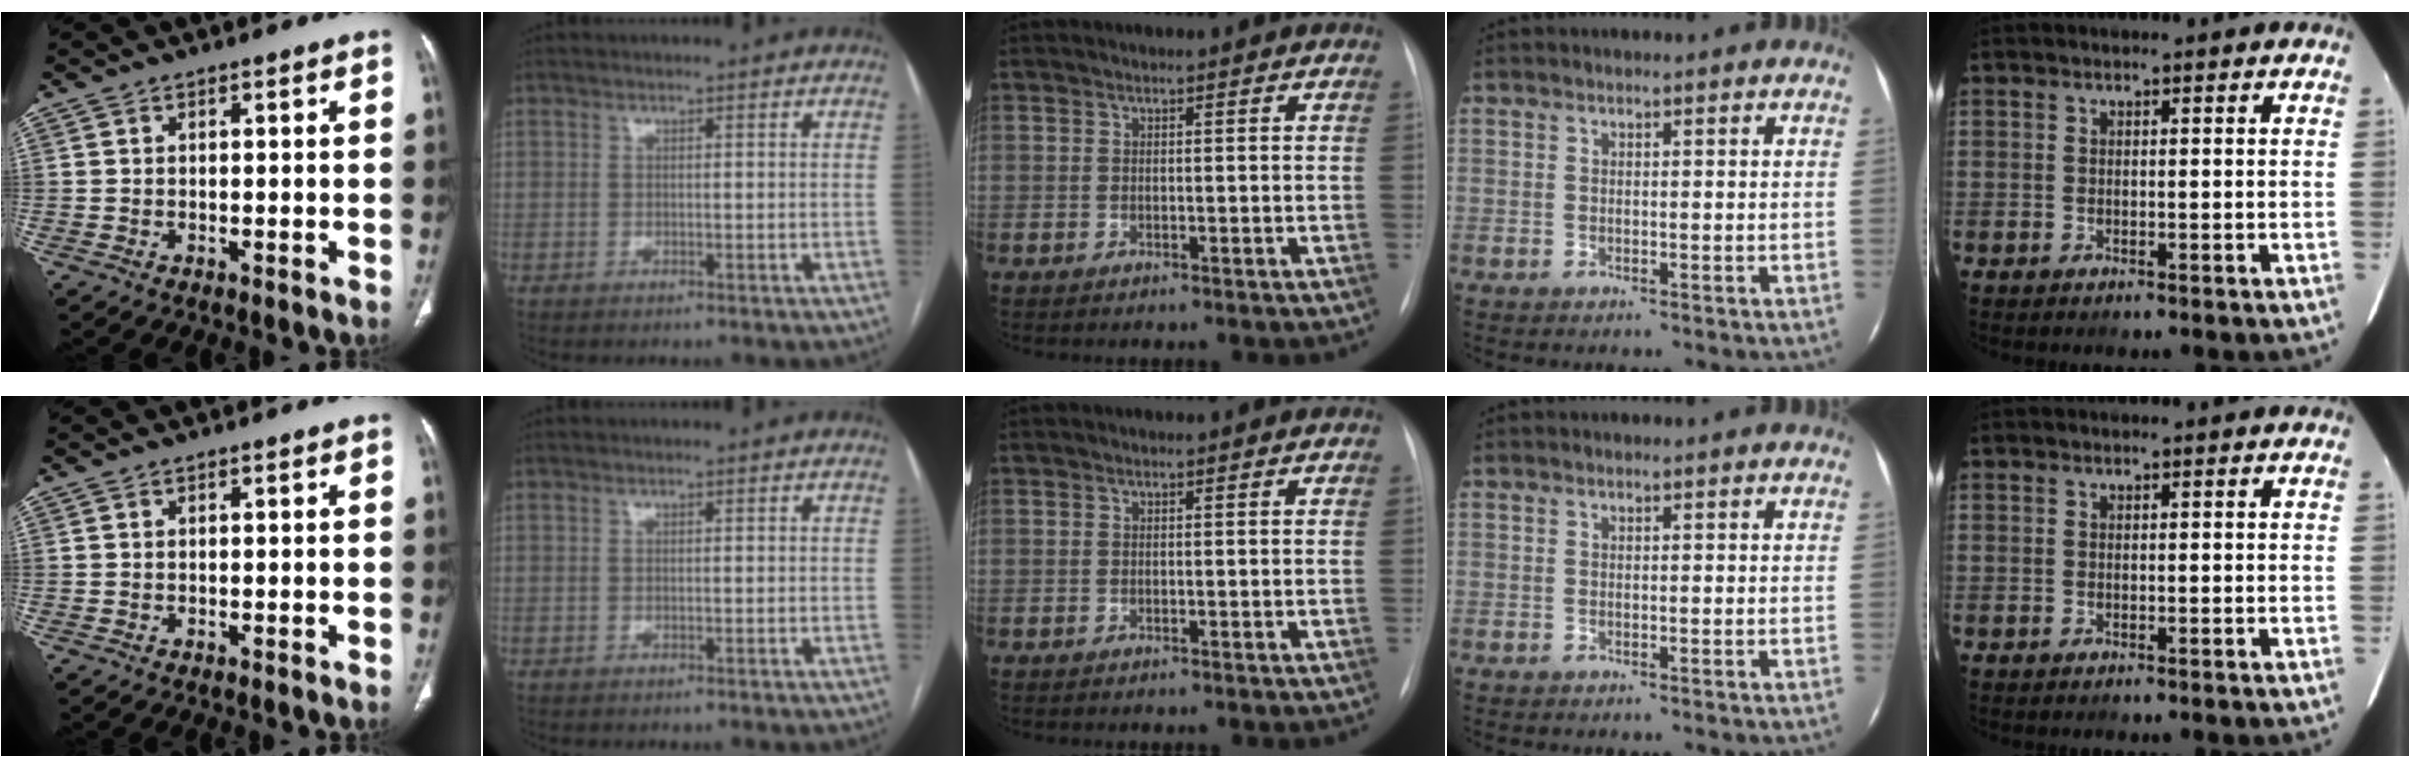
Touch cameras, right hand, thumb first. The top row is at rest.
{}